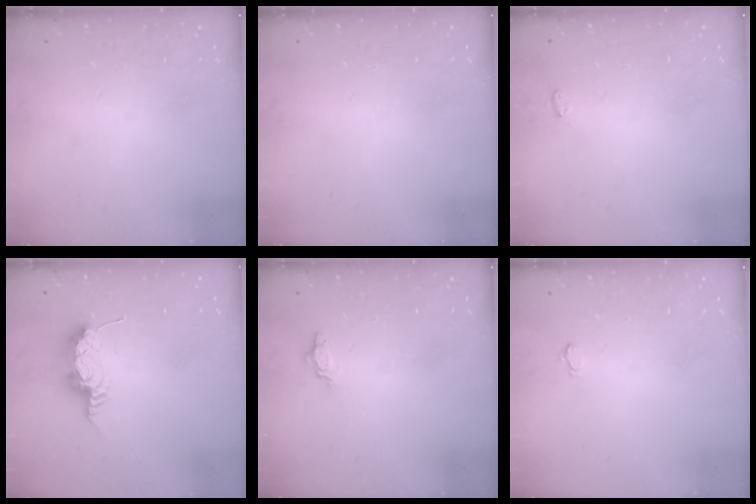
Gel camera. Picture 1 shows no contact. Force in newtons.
{"total": 0.0}
{"total": 2.8, "press": 2.8, "slide": 0.4}
{"total": 15.7, "press": 10.9, "slide": 11.3}
{"total": 3.7, "press": 3.6, "slide": 0.5}
{"total": 2.8, "press": 2.8, "slide": 0.3}